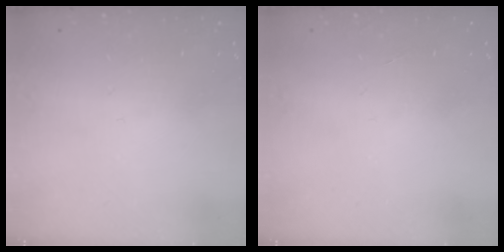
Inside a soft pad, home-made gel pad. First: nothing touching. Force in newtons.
{"total": 0.0}